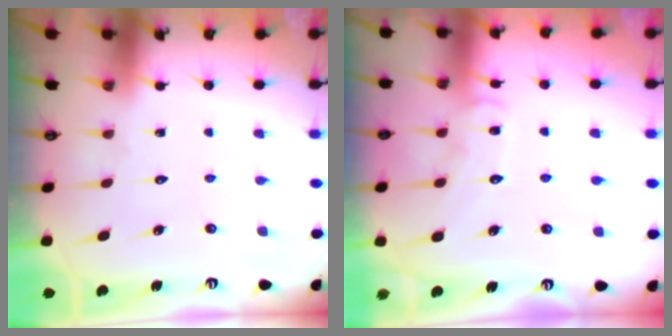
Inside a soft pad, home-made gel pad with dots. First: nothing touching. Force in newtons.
{"total": 8.2, "press": 8.2, "slide": 0.7}